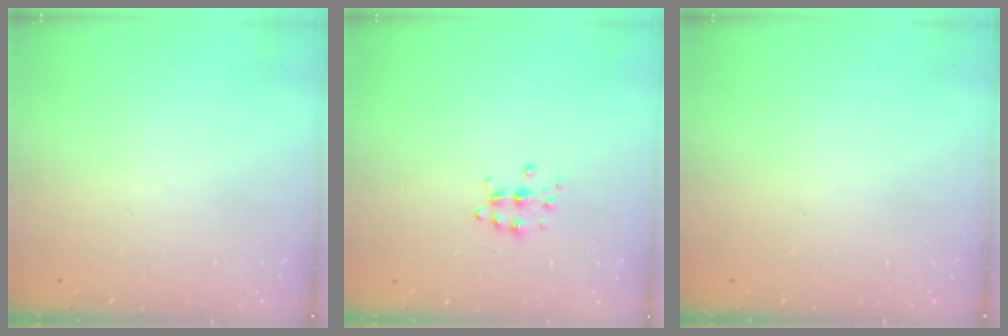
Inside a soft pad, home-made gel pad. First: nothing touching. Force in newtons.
{"total": 5.5, "press": 5.4, "slide": 0.5}
{"total": 0.0}